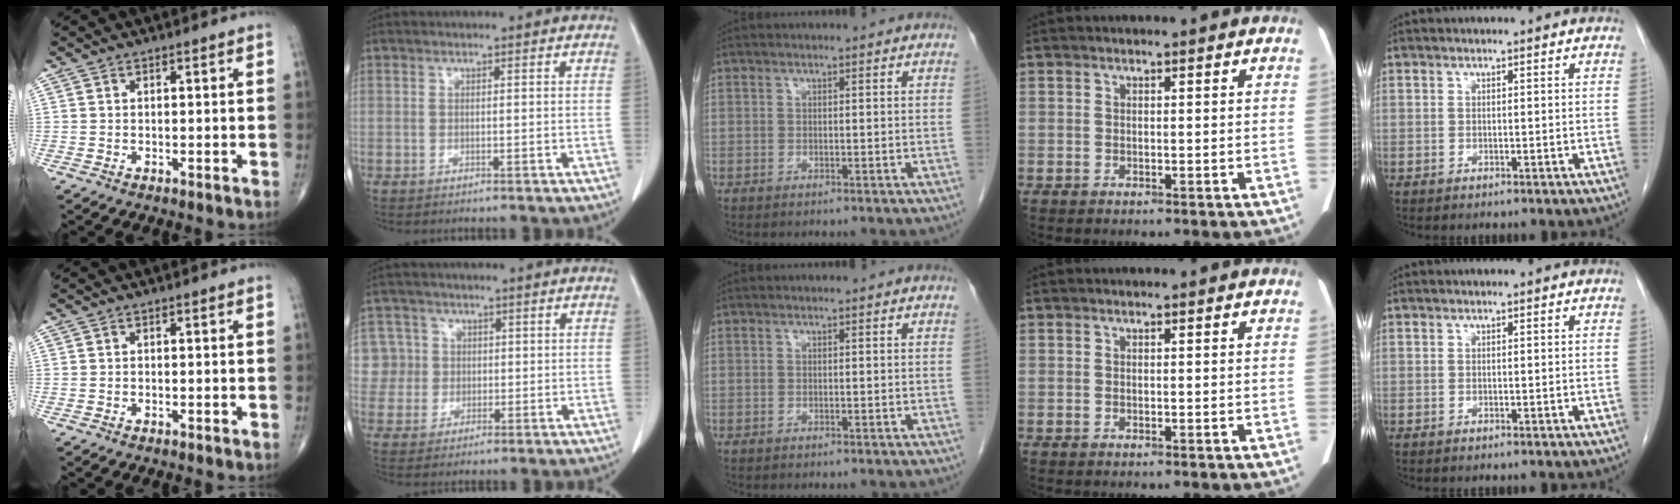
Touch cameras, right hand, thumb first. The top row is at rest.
{"index": {"total": 6.3, "force": [1.1, 6.2, 0.0], "torque": [0.008, 0.024, 0.026]}}